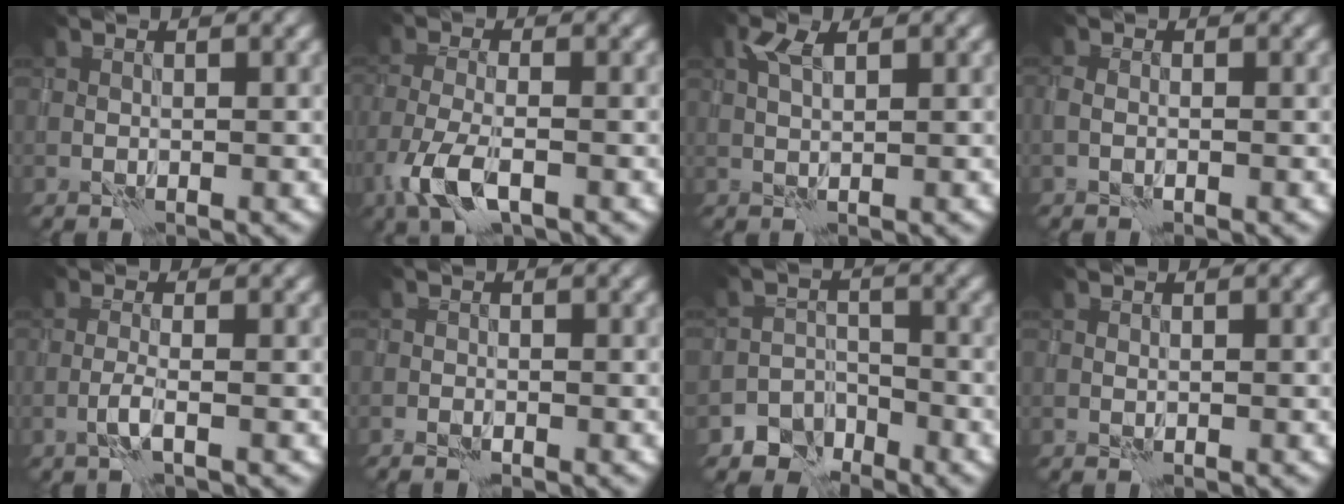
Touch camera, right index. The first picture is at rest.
{"total": 4.6, "force": [-2.4, 1.9, 3.4], "torque": [-0.079, -0.008, -0.055]}
{"total": 1.9, "force": [1.2, 0.5, 1.4], "torque": [-0.029, 0.008, 0.021]}
{"total": 0.9, "force": [-0.4, 0.6, 0.5], "torque": [-0.009, 0.001, -0.014]}
{"total": 1.5, "force": [-0.6, 0.2, 1.4], "torque": [-0.027, 0.006, -0.020]}
{"total": 0.6, "force": [-0.6, 0.0, 0.1], "torque": [-0.004, 0.002, -0.015]}
{"total": 3.7, "force": [-2.9, 2.2, 0.3], "torque": [0.009, -0.001, -0.058]}
{"total": 0.0}